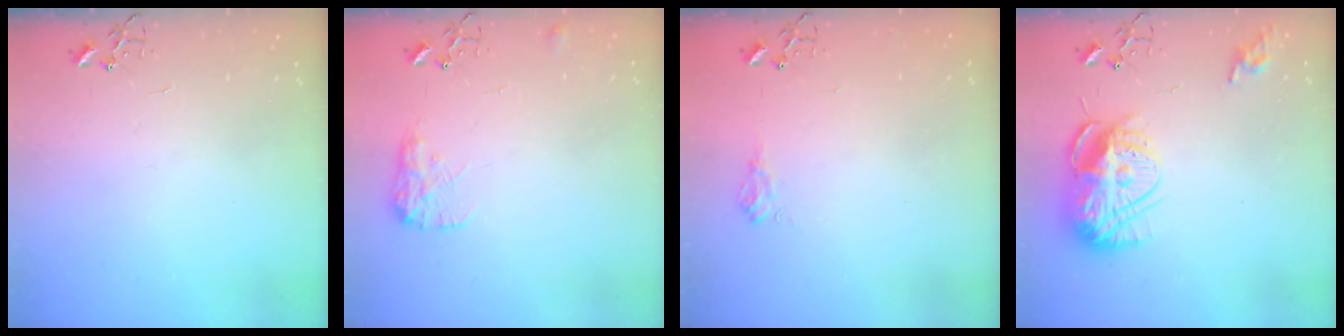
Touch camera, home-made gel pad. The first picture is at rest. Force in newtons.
{"total": 9.5, "press": 9.5, "slide": 0.3}
{"total": 6.8, "press": 6.8, "slide": 0.8}
{"total": 15.3, "press": 15.3, "slide": 0.9}